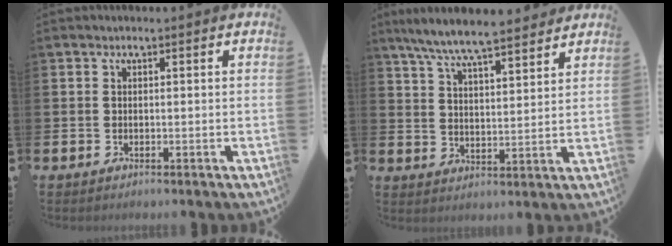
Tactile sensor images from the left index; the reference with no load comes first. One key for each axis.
{"total": 7.7, "fx": 7.3, "fy": 0.4, "fz": 2.5, "tx": -0.077, "ty": -0.035, "tz": 0.132}